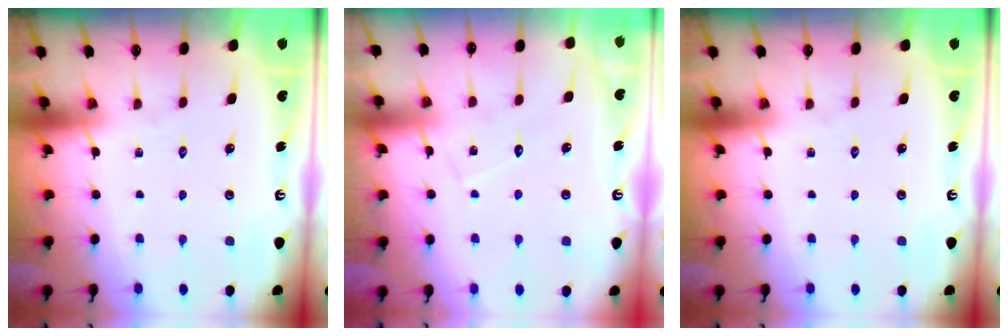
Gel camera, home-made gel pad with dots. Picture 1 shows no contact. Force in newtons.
{"total": 6.5, "press": 6.5, "slide": 0.4}
{"total": 0.0}